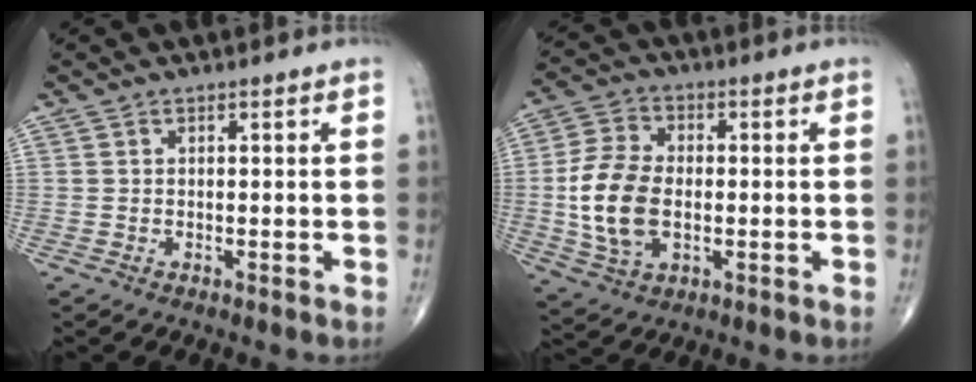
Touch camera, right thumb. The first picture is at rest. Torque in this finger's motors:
{"motor_torque": [-0.27, 1.08, 1.08, -0.17, 0.40]}